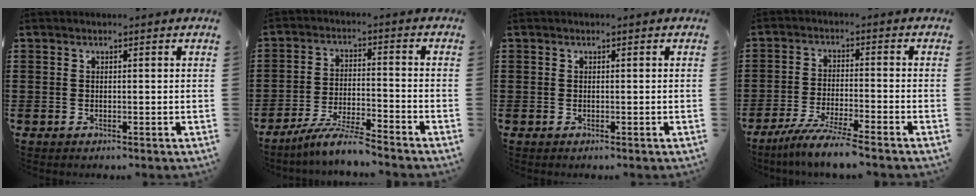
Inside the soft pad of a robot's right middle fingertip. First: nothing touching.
{"total": 6.3, "force": [-5.7, -0.1, 2.6], "torque": [-0.062, -0.012, -0.111]}
{"total": 0.0}
{"total": 6.0, "force": [-5.3, -0.5, 2.7], "torque": [-0.062, -0.020, -0.102]}